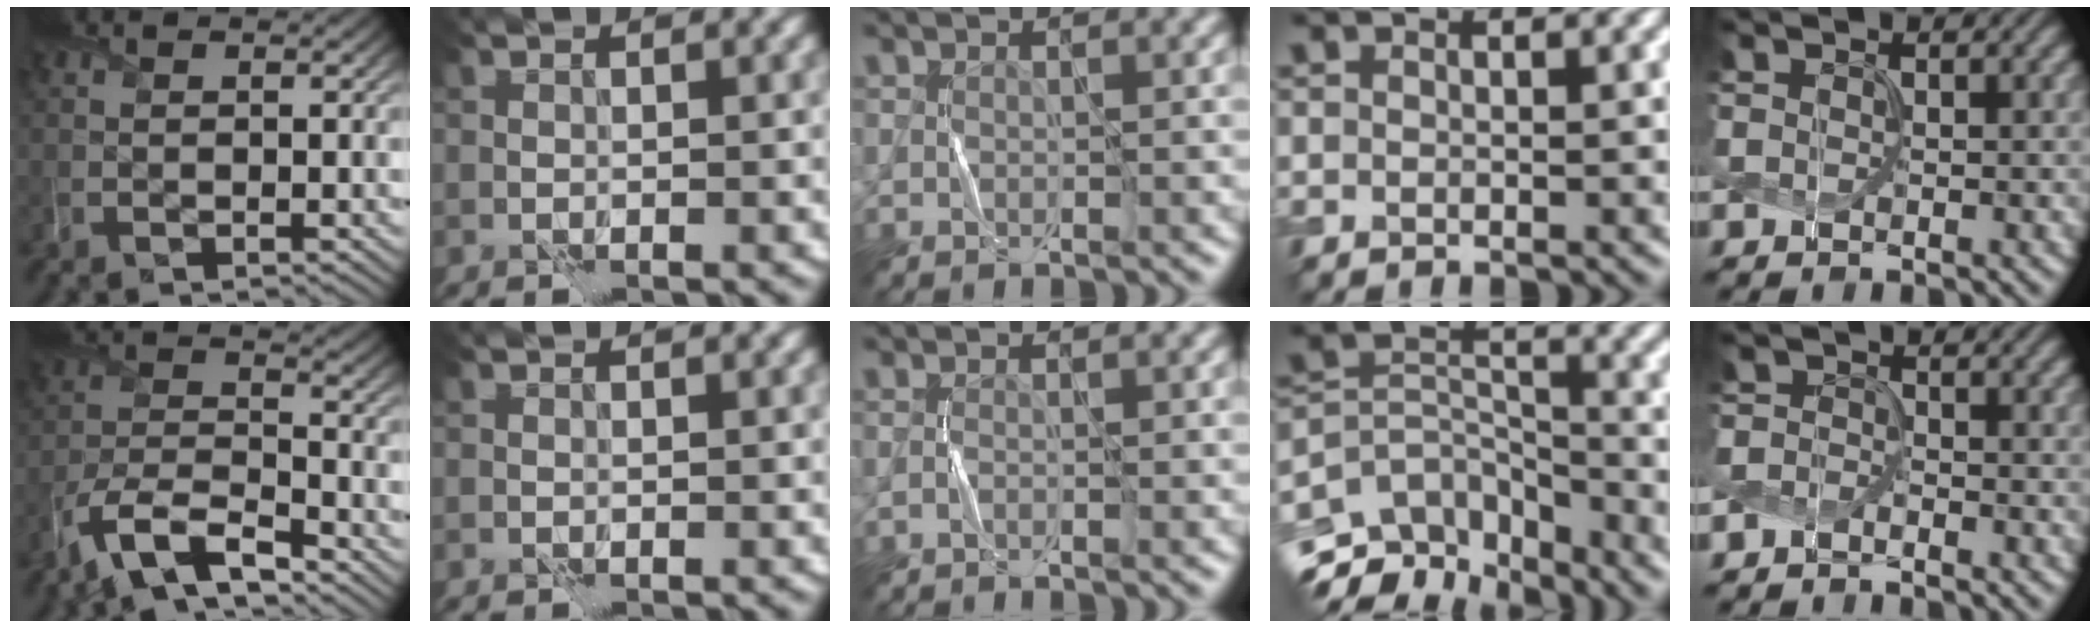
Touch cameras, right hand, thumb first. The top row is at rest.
{"thumb": {"total": 10.4, "force": [-7.7, 3.3, 6.1], "torque": [-0.124, -0.009, -0.163]}, "middle": {"total": 0.7, "force": [-0.6, 0.0, 0.3], "torque": [-0.009, 0.004, -0.014]}, "ring": {"total": 7.6, "force": [-5.4, 3.7, 3.7], "torque": [-0.071, -0.001, -0.098]}, "little": {"total": 1.8, "force": [-1.8, -0.5, 0.0], "torque": [-0.004, -0.002, -0.038]}}